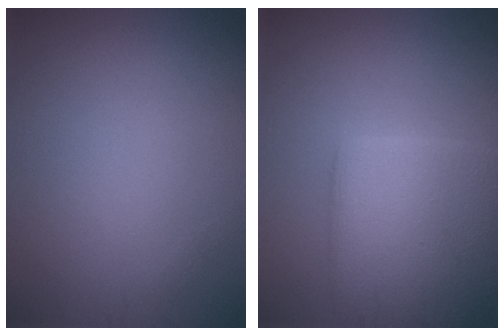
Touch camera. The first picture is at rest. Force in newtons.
{"total": 7.2, "press": 7.2, "slide": 0.5}